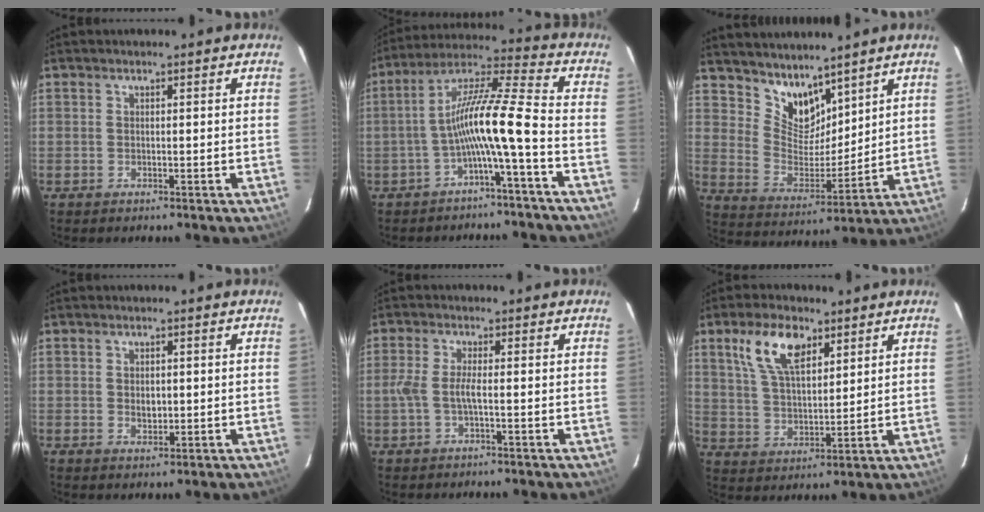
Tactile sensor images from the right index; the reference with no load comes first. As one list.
[{"total": 11.1, "force": [-4.0, -0.3, 10.4], "torque": [-0.208, 0.018, -0.076]}, {"total": 10.1, "force": [8.1, 4.9, 3.4], "torque": [-0.062, 0.000, 0.164]}, {"total": 2.3, "force": [0.0, 1.7, 1.5], "torque": [-0.026, -0.002, 0.002]}, {"total": 3.3, "force": [-0.8, 0.2, 3.2], "torque": [-0.071, 0.001, -0.016]}, {"total": 10.7, "force": [5.8, 5.0, 7.4], "torque": [-0.143, 0.019, 0.115]}]